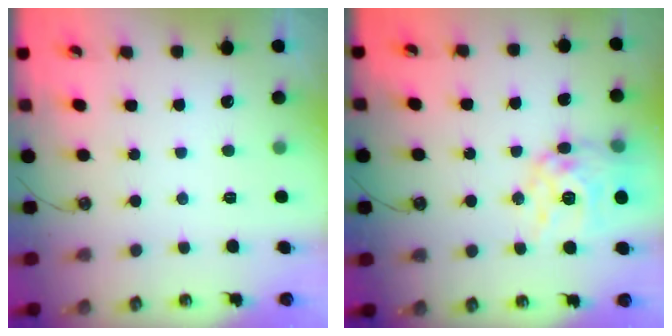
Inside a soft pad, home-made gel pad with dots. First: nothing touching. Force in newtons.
{"total": 13.4, "press": 13.4, "slide": 1.3}